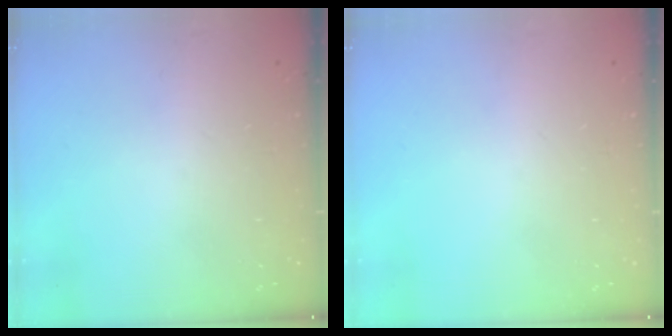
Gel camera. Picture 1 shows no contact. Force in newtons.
{"total": 0.0}